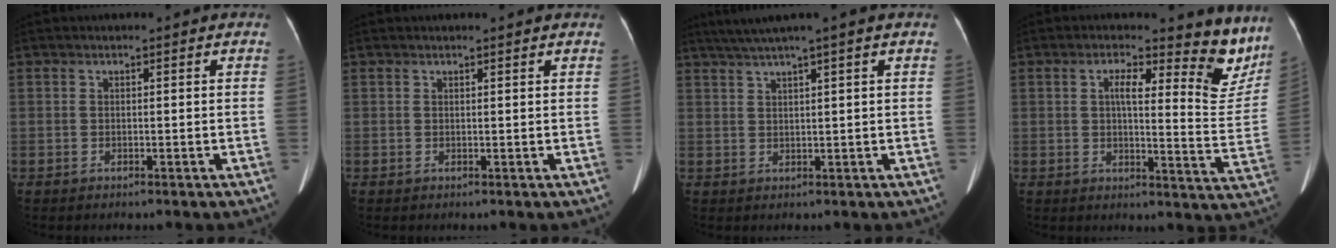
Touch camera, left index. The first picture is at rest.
{"total": 1.8, "force": [1.7, 0.0, 0.7], "torque": [-0.010, 0.010, 0.020]}
{"total": 5.1, "force": [3.9, -1.2, 3.2], "torque": [-0.061, 0.021, 0.072]}
{"total": 11.9, "force": [8.7, 3.2, 7.4], "torque": [-0.068, -0.016, 0.088]}